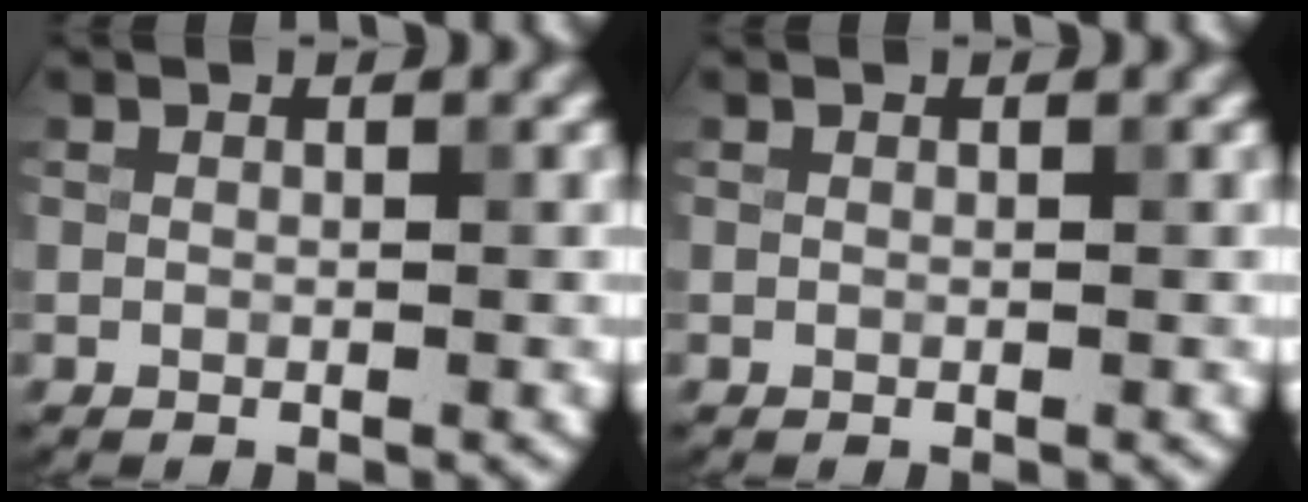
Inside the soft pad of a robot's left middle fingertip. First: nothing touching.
{"total": 0.0}